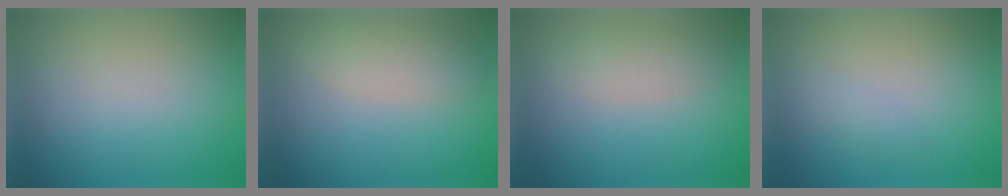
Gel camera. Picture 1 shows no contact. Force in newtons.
{"total": 3.0, "press": 3.0, "slide": 0.1}
{"total": 2.3, "press": 2.3, "slide": 0.2}
{"total": 0.8, "press": 0.8, "slide": 0.0}